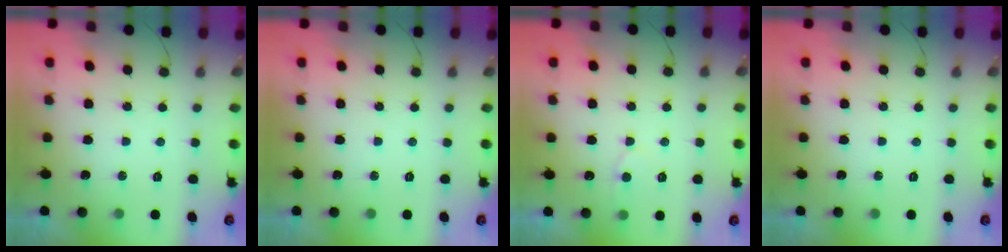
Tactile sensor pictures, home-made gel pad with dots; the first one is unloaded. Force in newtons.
{"total": 0.0}
{"total": 4.9, "press": 4.9, "slide": 0.4}
{"total": 0.0}